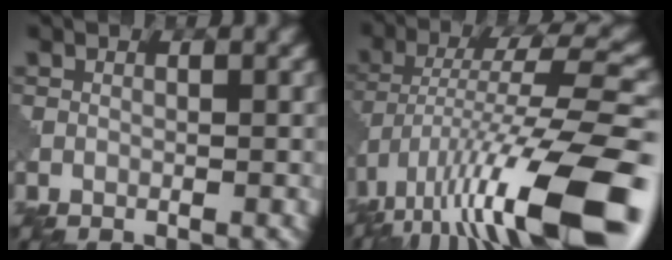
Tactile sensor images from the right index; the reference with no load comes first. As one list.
[{"total": 14.7, "force": [-6.3, 3.9, 12.7], "torque": [-0.225, 0.011, -0.101]}]